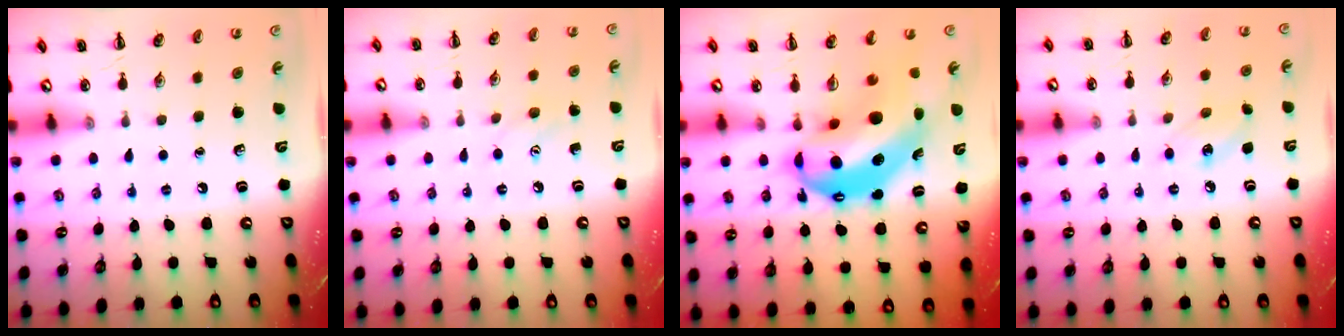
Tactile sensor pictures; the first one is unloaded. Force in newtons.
{"total": 6.2, "press": 6.1, "slide": 1.2}
{"total": 14.9, "press": 14.4, "slide": 3.7}
{"total": 7.0, "press": 6.9, "slide": 1.5}